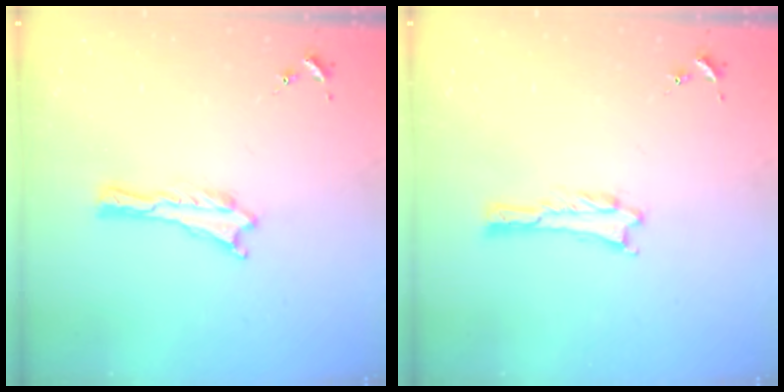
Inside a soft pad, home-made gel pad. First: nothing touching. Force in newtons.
{"total": 1.0, "press": 1.0, "slide": 0.1}